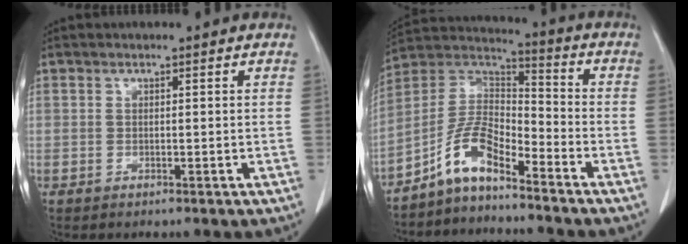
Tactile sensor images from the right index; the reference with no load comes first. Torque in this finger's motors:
{"motor_torque": [0.26, -0.21, 0.16, -0.02]}